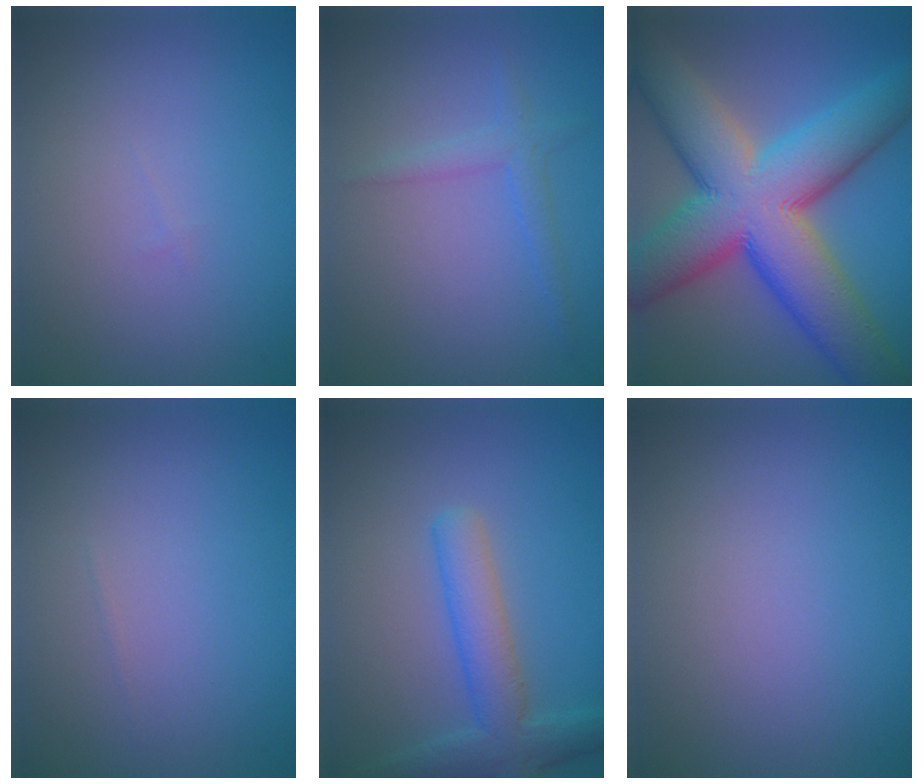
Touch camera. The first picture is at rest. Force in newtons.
{"total": 1.9, "press": 1.9, "slide": 0.1}
{"total": 15.8, "press": 15.8, "slide": 0.8}
{"total": 0.0}
{"total": 4.6, "press": 4.6, "slide": 0.2}
{"total": 0.0}